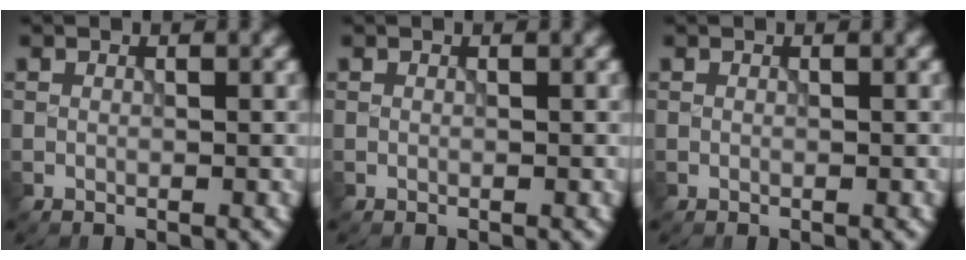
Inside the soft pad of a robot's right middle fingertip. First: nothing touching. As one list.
[{"total": 0.0}, {"total": 0.0}]